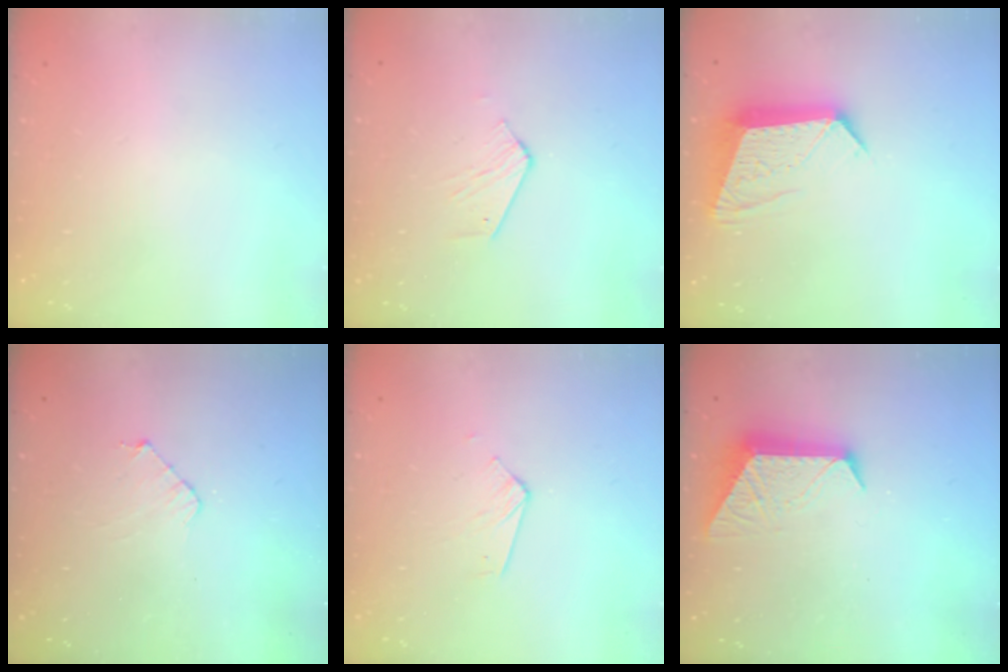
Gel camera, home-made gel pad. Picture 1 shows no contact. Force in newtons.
{"total": 2.6, "press": 2.6, "slide": 0.2}
{"total": 12.0, "press": 11.9, "slide": 1.1}
{"total": 4.1, "press": 4.0, "slide": 0.4}
{"total": 3.1, "press": 3.1, "slide": 0.2}
{"total": 11.0, "press": 11.0, "slide": 0.8}